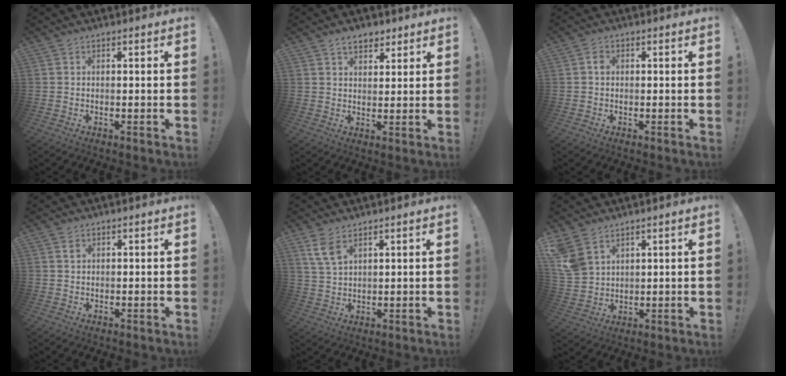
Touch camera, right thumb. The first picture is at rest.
{"total": 5.3, "force": [3.5, 3.3, 2.3], "torque": [-0.026, -0.012, 0.062]}
{"total": 1.9, "force": [-0.2, 1.7, 1.0], "torque": [-0.016, 0.006, -0.006]}
{"total": 1.3, "force": [0.5, 1.2, 0.3], "torque": [0.004, -0.001, 0.007]}
{"total": 6.5, "force": [4.1, 3.2, 3.9], "torque": [-0.072, -0.016, 0.079]}
{"total": 7.5, "force": [5.1, 4.5, 3.1], "torque": [-0.072, -0.023, 0.106]}